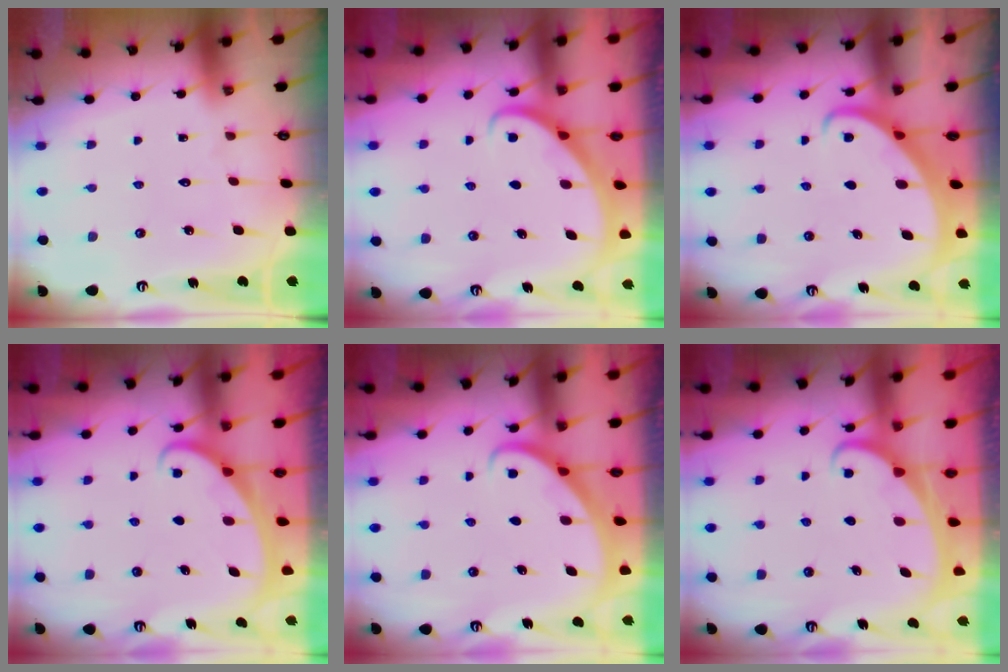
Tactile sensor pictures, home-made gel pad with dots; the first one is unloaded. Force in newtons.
{"total": 2.9, "press": 2.9, "slide": 0.2}
{"total": 2.6, "press": 2.6, "slide": 0.3}
{"total": 2.2, "press": 2.2, "slide": 0.3}
{"total": 2.7, "press": 2.7, "slide": 0.2}
{"total": 1.8, "press": 1.8, "slide": 0.1}